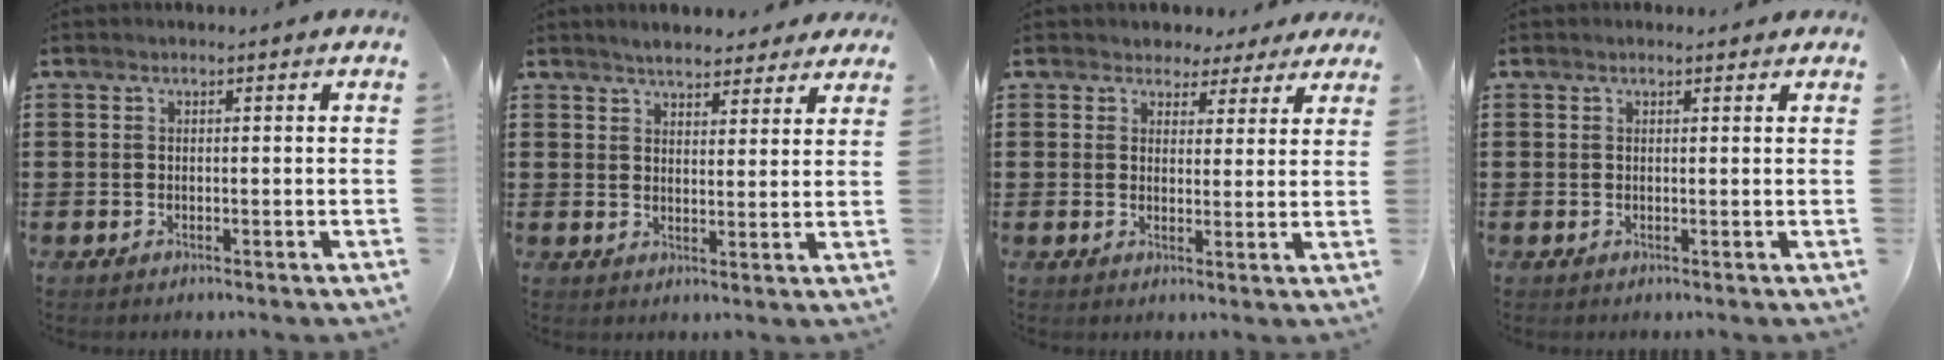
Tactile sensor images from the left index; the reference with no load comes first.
{"total": 3.8, "force": [3.7, 1.0, 0.7], "torque": [-0.024, -0.003, 0.069]}
{"total": 3.3, "force": [2.7, 1.9, 0.3], "torque": [-0.014, 0.000, 0.049]}
{"total": 0.6, "force": [0.4, 0.4, 0.1], "torque": [-0.004, 0.005, 0.007]}